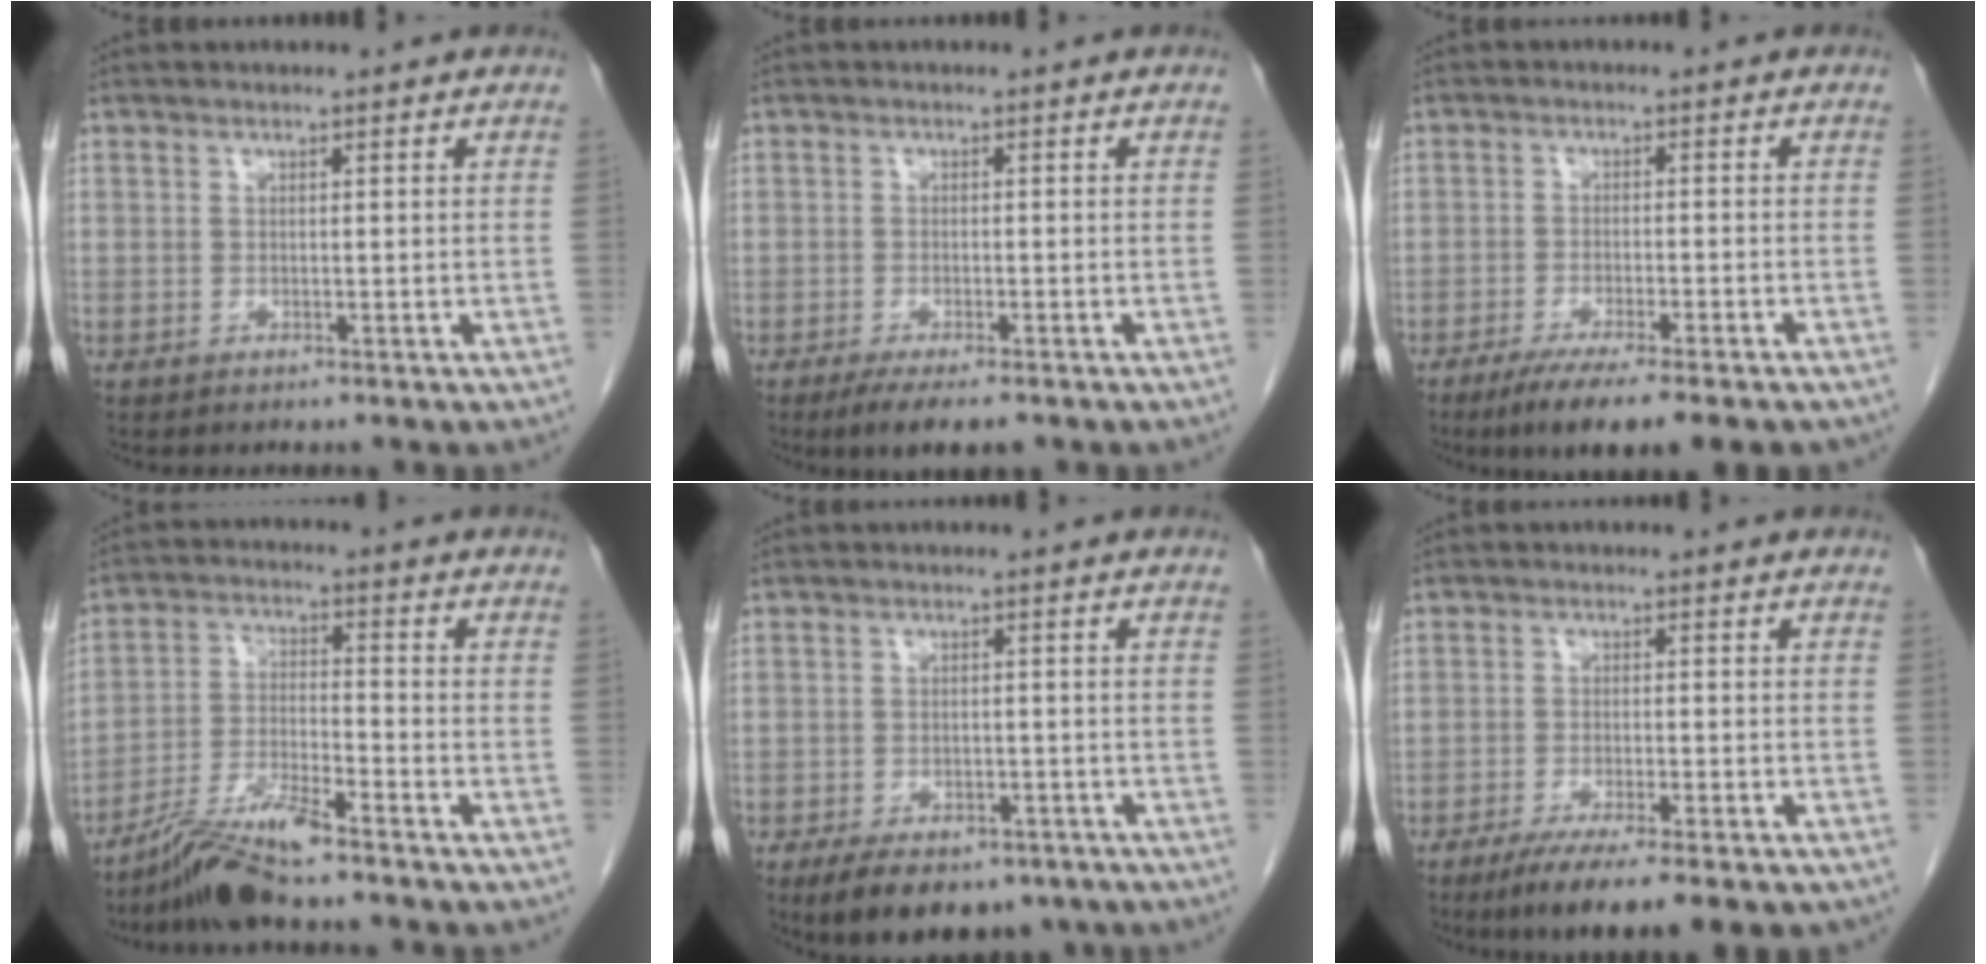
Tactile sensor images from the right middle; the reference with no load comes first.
{"total": 5.3, "force": [-3.8, 1.2, 3.5], "torque": [-0.052, -0.012, -0.057]}
{"total": 10.8, "force": [-8.1, 1.4, 6.9], "torque": [-0.092, -0.018, -0.117]}
{"total": 8.1, "force": [-6.8, 0.2, 4.4], "torque": [-0.089, -0.016, -0.130]}
{"total": 11.8, "force": [-8.4, 5.9, 5.8], "torque": [-0.090, -0.001, -0.116]}
{"total": 9.9, "force": [-7.4, 1.0, 6.5], "torque": [-0.089, -0.018, -0.108]}